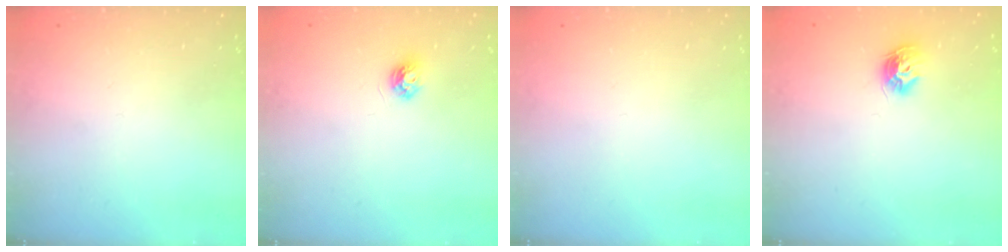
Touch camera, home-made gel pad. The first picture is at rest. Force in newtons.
{"total": 4.5, "press": 4.5, "slide": 0.7}
{"total": 0.0}
{"total": 8.3, "press": 8.3, "slide": 0.2}